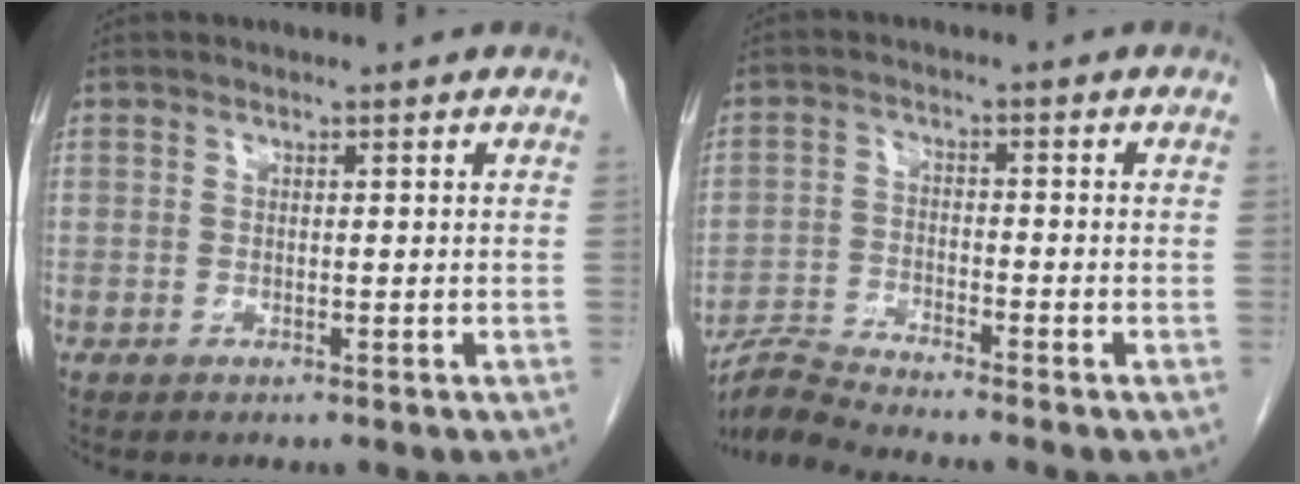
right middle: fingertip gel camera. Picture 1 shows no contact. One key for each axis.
{"total": 5.4, "fx": -5.1, "fy": -1.7, "fz": 0.2, "tx": -0.015, "ty": -0.014, "tz": -0.098}